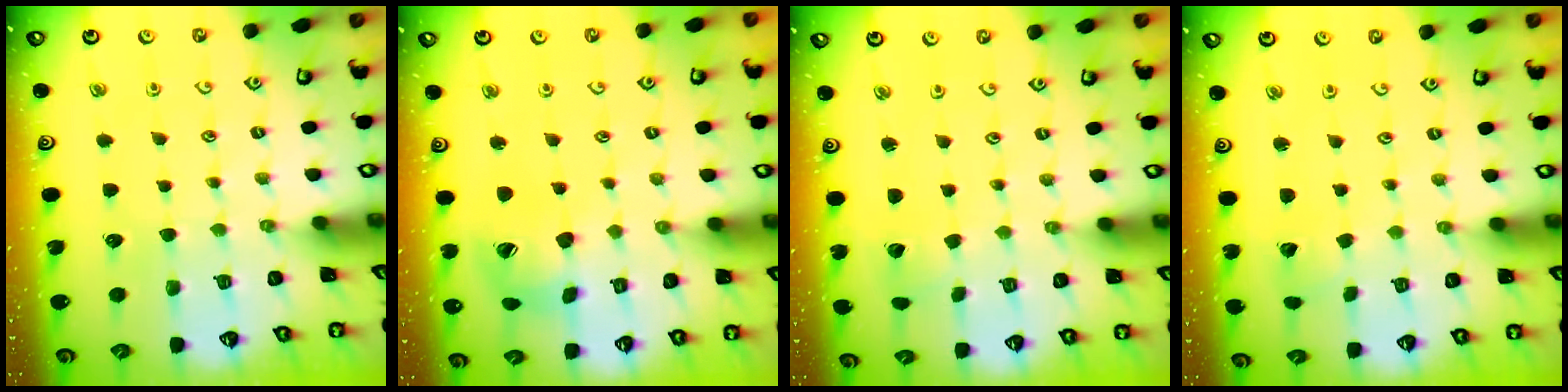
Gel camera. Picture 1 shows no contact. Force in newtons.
{"total": 15.0, "press": 14.8, "slide": 2.1}
{"total": 2.2, "press": 2.2, "slide": 0.2}
{"total": 1.7, "press": 1.7, "slide": 0.1}